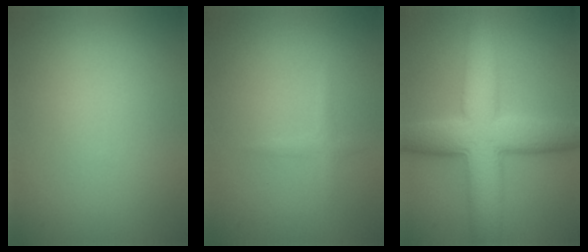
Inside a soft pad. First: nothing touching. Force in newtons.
{"total": 0.9, "press": 0.9, "slide": 0.0}
{"total": 9.2, "press": 9.2, "slide": 0.1}